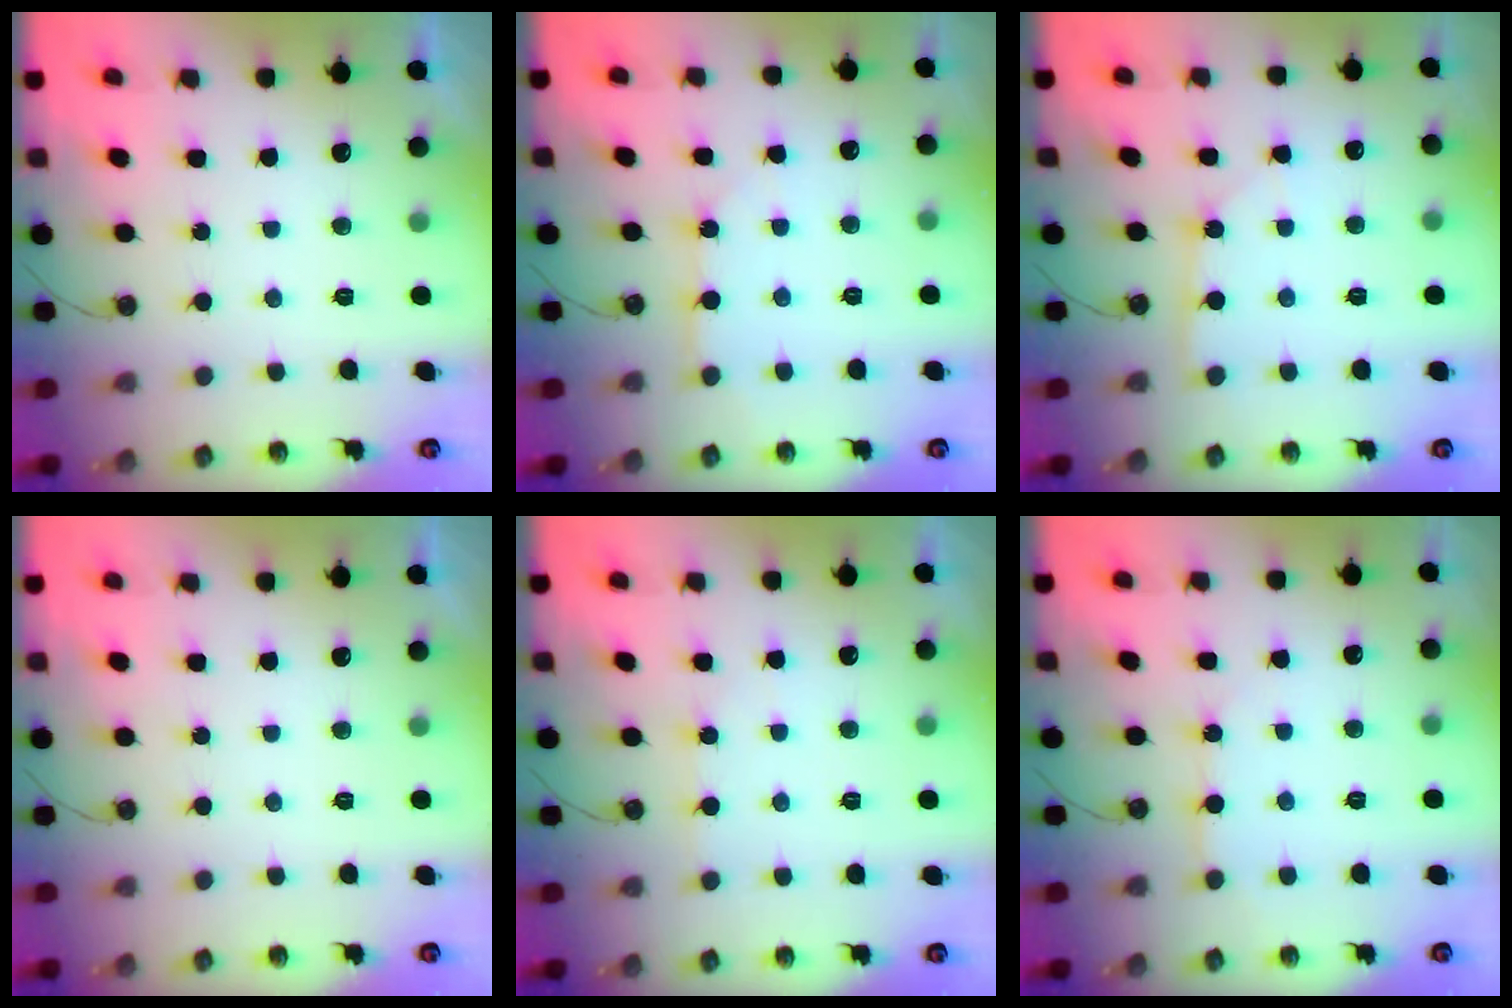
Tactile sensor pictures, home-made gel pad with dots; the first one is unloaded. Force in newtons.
{"total": 5.3, "press": 5.3, "slide": 0.4}
{"total": 2.5, "press": 2.5, "slide": 0.3}
{"total": 0.0}
{"total": 2.9, "press": 2.9, "slide": 0.5}
{"total": 4.1, "press": 4.1, "slide": 0.2}